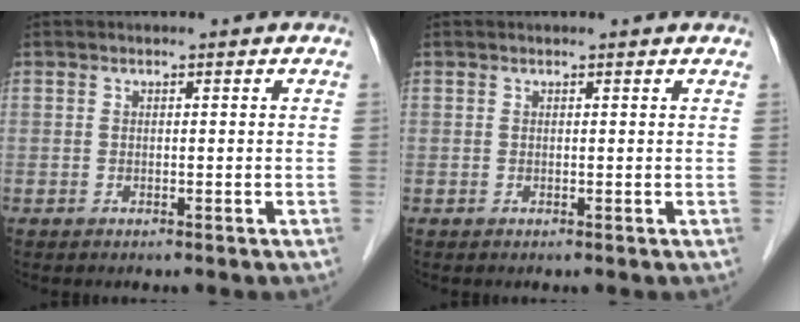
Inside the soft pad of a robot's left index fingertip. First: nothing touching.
{"total": 0.8, "force": [0.8, 0.0, 0.1], "torque": [-0.009, 0.002, 0.005]}